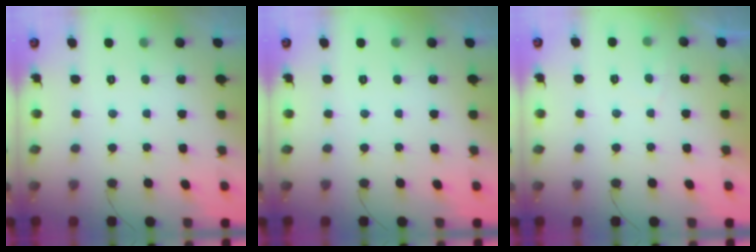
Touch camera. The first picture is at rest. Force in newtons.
{"total": 0.0}
{"total": 0.9, "press": 0.7, "slide": 0.5}